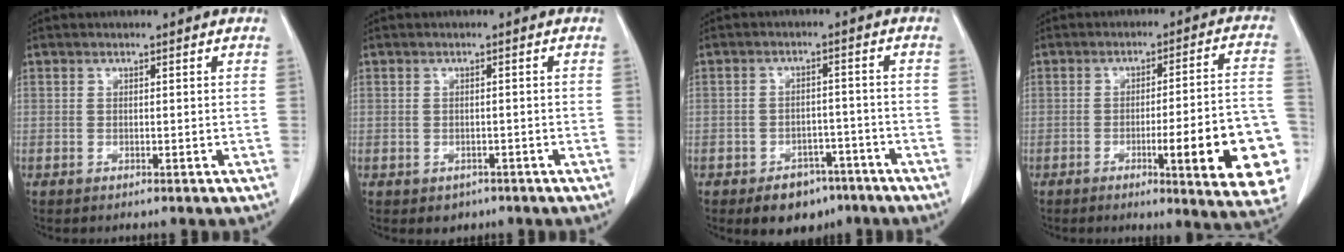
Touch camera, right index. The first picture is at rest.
{"total": 2.0, "force": [-1.0, 1.6, 0.4], "torque": [-0.004, 0.004, -0.008]}
{"total": 6.9, "force": [-4.7, 4.2, 2.8], "torque": [-0.034, 0.008, -0.063]}
{"total": 17.2, "force": [-5.3, 1.7, 16.2], "torque": [-0.130, 0.013, -0.057]}